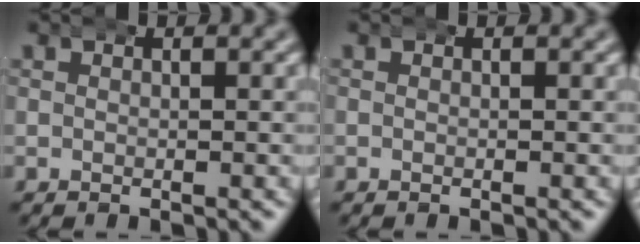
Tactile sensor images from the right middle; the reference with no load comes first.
{"total": 0.0}